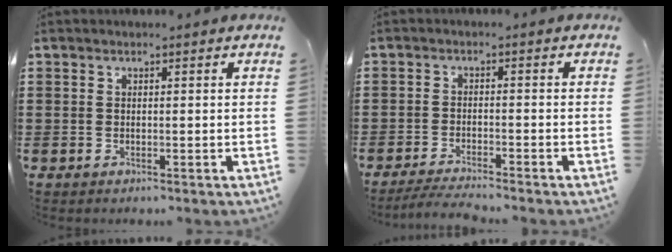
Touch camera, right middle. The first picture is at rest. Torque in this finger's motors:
{"motor_torque": [0.14, -0.05, 0.06, 0.03]}